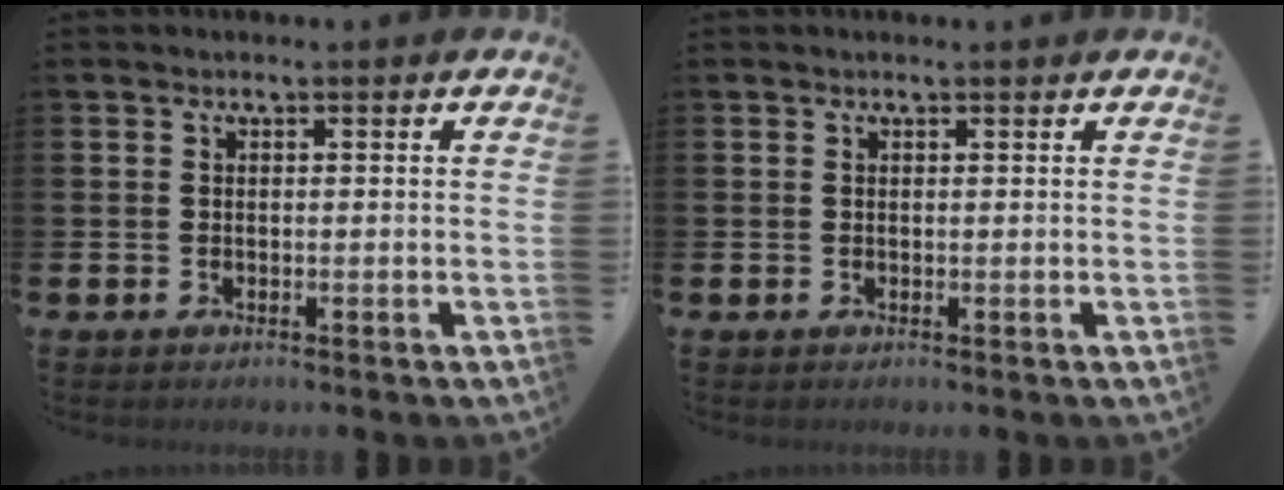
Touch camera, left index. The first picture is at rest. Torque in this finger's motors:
{"motor_torque": [0.15, -0.34, -0.02, -0.01]}